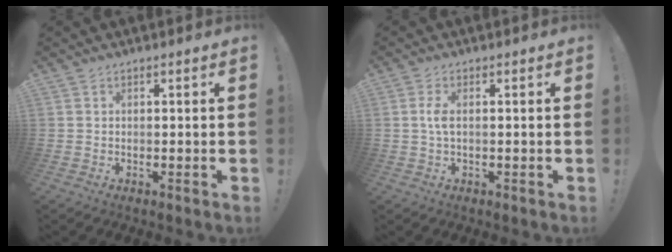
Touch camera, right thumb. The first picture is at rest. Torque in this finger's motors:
{"motor_torque": [0.17, 0.11, 0.68, -0.37, 0.21]}